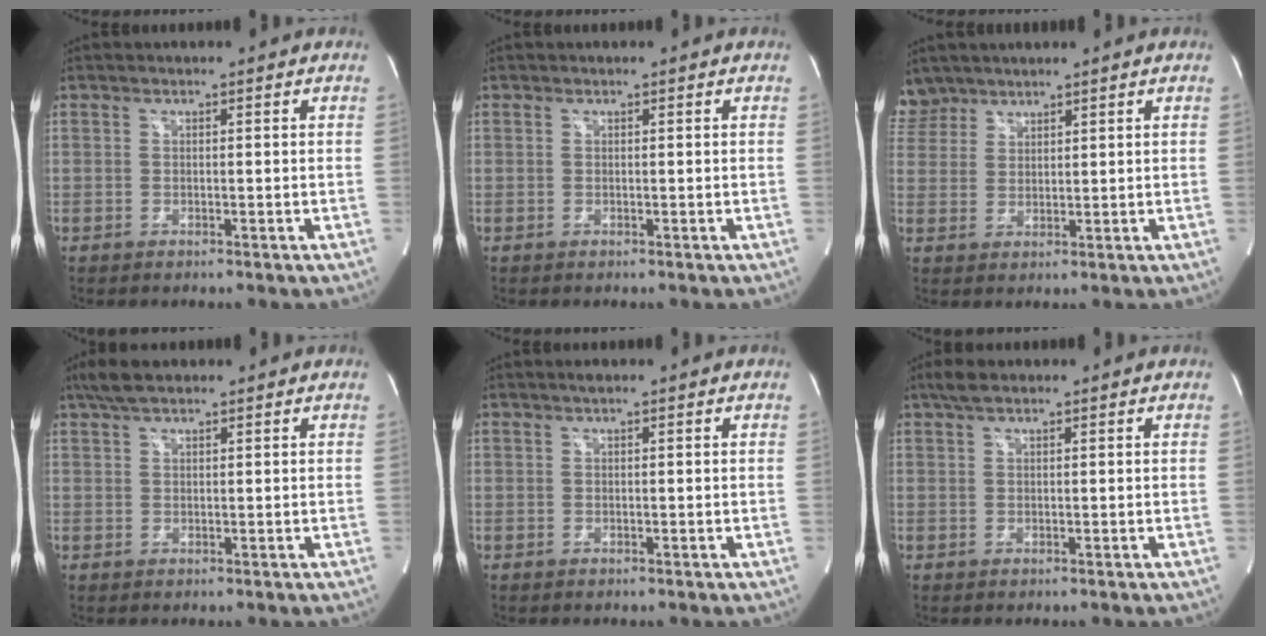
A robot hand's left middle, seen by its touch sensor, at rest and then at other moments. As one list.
[{"total": 0.0}, {"total": 4.9, "force": [4.3, 2.4, -0.3], "torque": [0.009, 0.010, 0.090]}, {"total": 4.0, "force": [3.0, 1.4, 2.2], "torque": [-0.051, 0.020, 0.058]}, {"total": 0.7, "force": [0.5, 0.0, 0.6], "torque": [-0.013, 0.008, 0.008]}, {"total": 2.5, "force": [1.8, 1.0, 1.5], "torque": [-0.031, 0.017, 0.035]}]